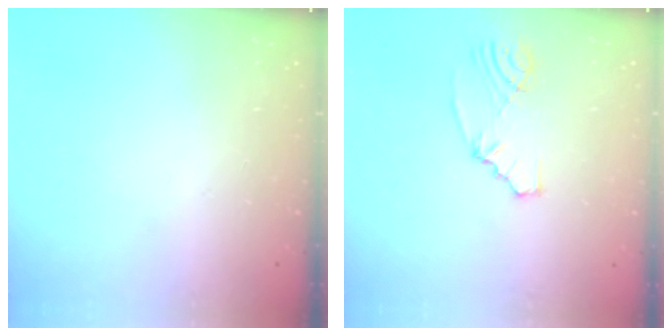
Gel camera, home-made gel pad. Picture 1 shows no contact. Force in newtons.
{"total": 4.7, "press": 3.0, "slide": 3.7}